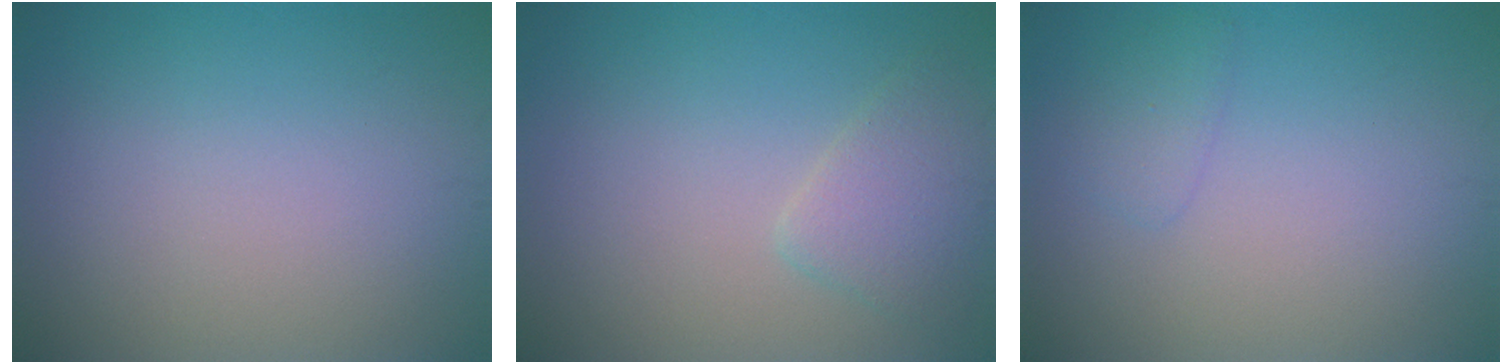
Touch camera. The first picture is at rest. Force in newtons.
{"total": 2.4, "press": 2.4, "slide": 0.2}
{"total": 1.3, "press": 1.3, "slide": 0.0}